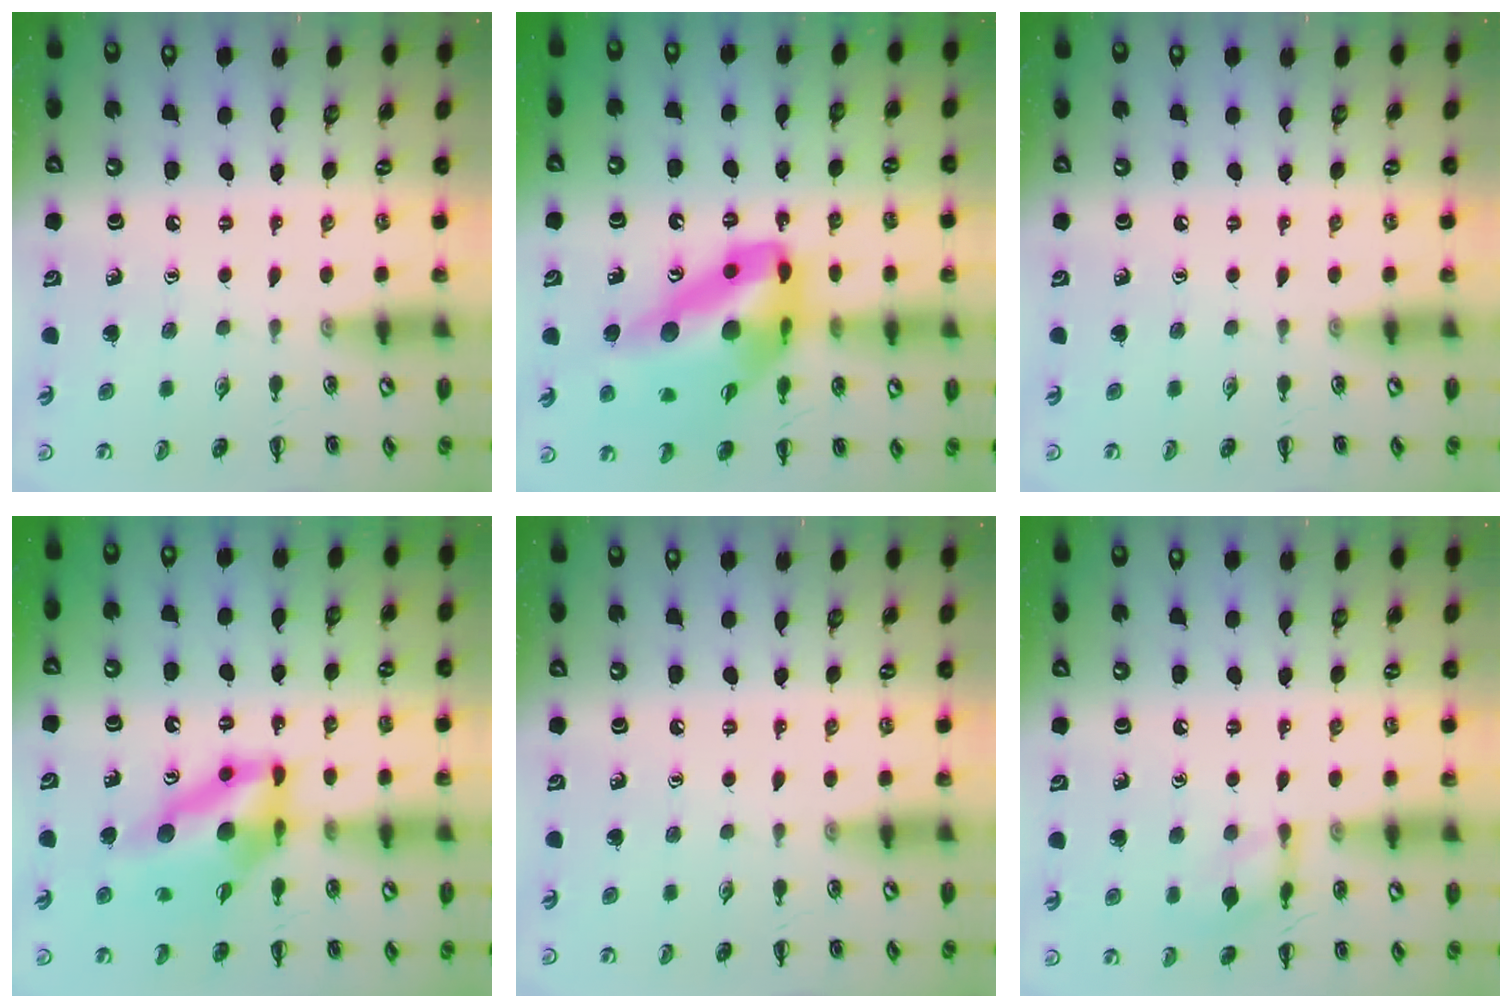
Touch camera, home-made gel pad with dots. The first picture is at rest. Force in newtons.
{"total": 18.9, "press": 18.0, "slide": 5.8}
{"total": 0.0}
{"total": 11.0, "press": 10.3, "slide": 3.7}
{"total": 0.0}
{"total": 8.7, "press": 8.7, "slide": 0.4}